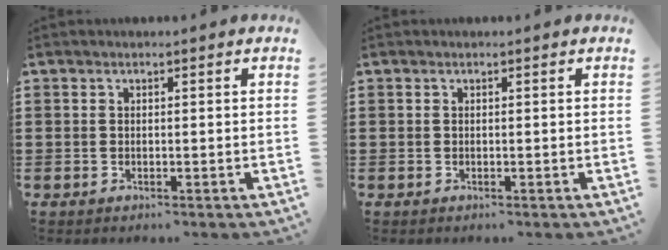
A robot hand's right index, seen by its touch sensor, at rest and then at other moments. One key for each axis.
{"total": 0.0}